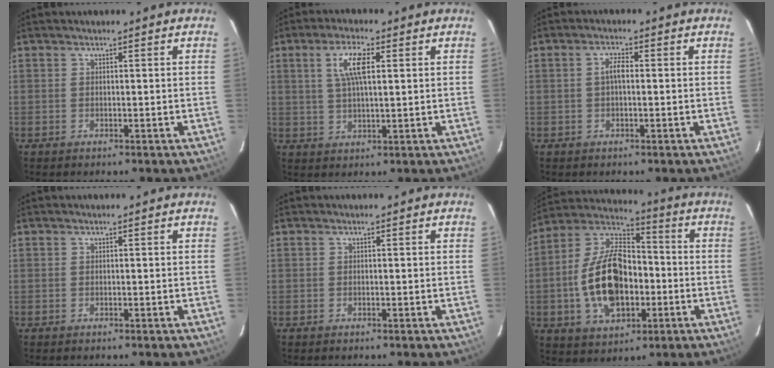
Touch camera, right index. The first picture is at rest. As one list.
[{"total": 6.6, "force": [2.2, 1.9, 5.9], "torque": [-0.113, 0.008, 0.041]}, {"total": 2.3, "force": [-0.1, 0.8, 2.2], "torque": [-0.044, 0.008, -0.002]}, {"total": 0.0}, {"total": 0.0}, {"total": 17.7, "force": [-3.6, 8.4, 15.1], "torque": [-0.312, 0.005, -0.065]}]